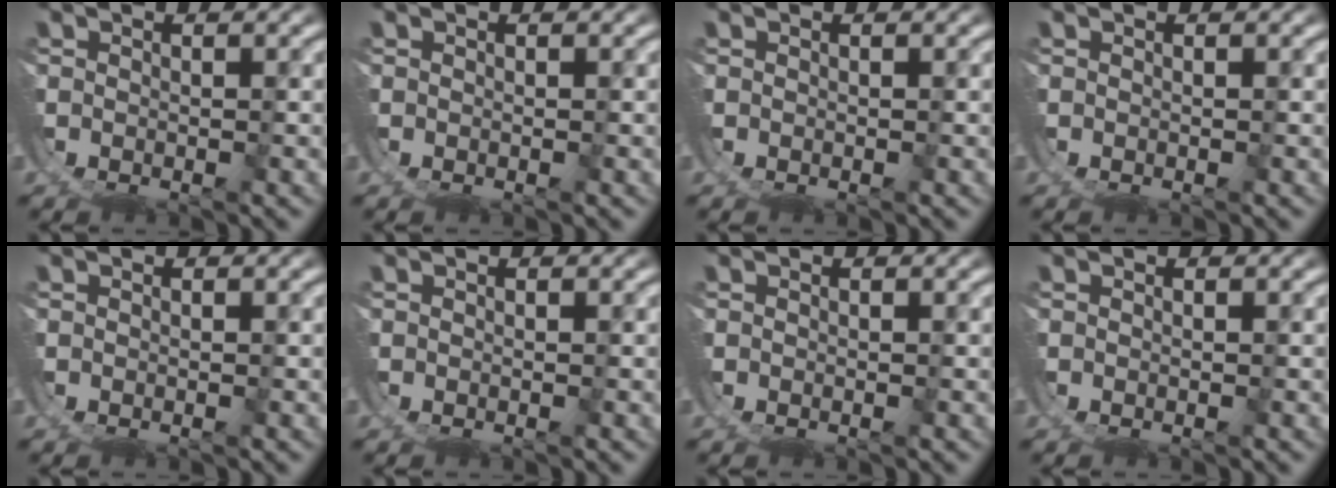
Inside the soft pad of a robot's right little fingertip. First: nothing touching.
{"total": 0.0}
{"total": 0.0}
{"total": 0.0}
{"total": 0.0}
{"total": 0.0}
{"total": 0.0}
{"total": 0.0}